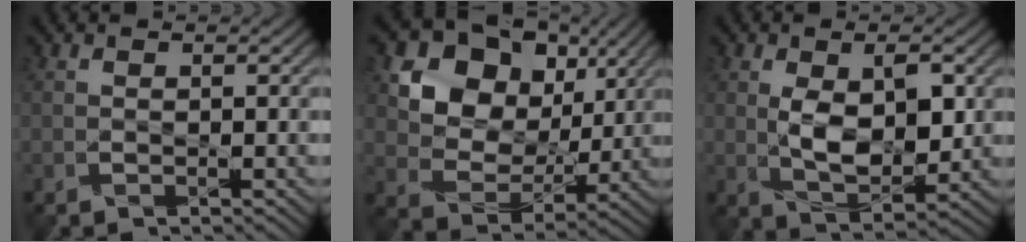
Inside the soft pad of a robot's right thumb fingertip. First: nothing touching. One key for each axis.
{"total": 12.2, "fx": 4.8, "fy": 9.3, "fz": 6.3, "tx": -0.134, "ty": 0.000, "tz": 0.081}
{"total": 7.7, "fx": 0.8, "fy": 4.1, "fz": 6.5, "tx": -0.126, "ty": -0.010, "tz": 0.020}